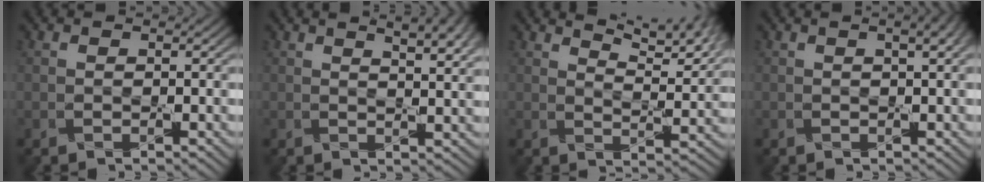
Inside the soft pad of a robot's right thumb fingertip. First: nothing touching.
{"total": 7.1, "force": [4.0, 2.1, 5.5], "torque": [-0.060, 0.014, 0.044]}
{"total": 8.8, "force": [6.9, 1.7, 5.1], "torque": [-0.088, -0.008, 0.109]}
{"total": 3.2, "force": [1.3, 0.8, 2.8], "torque": [-0.034, 0.002, 0.006]}